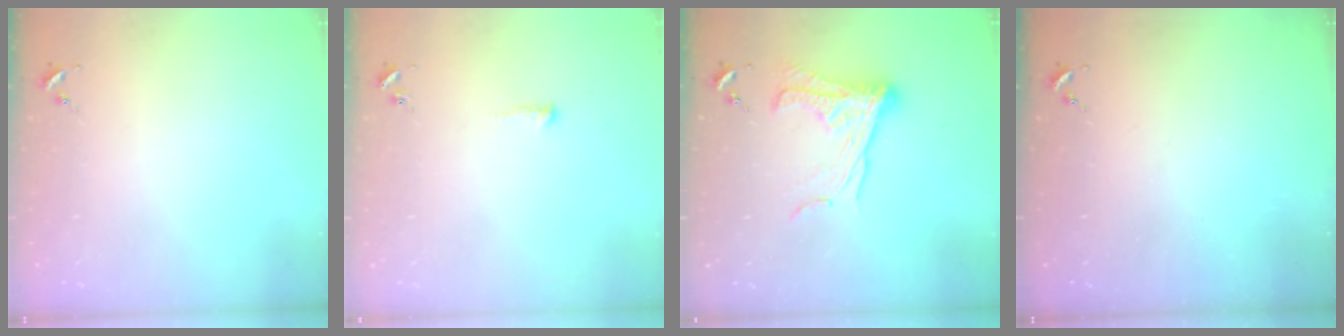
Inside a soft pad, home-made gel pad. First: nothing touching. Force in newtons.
{"total": 3.9, "press": 3.9, "slide": 0.5}
{"total": 12.6, "press": 12.5, "slide": 0.9}
{"total": 0.0}